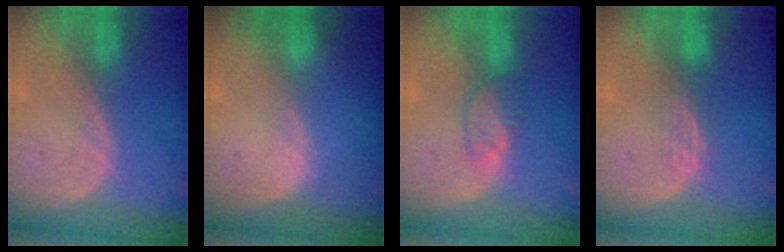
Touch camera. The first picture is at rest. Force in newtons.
{"total": 0.5, "press": 0.3, "slide": 0.4}
{"total": 3.4, "press": 3.4, "slide": 0.3}
{"total": 2.8, "press": 2.5, "slide": 1.3}